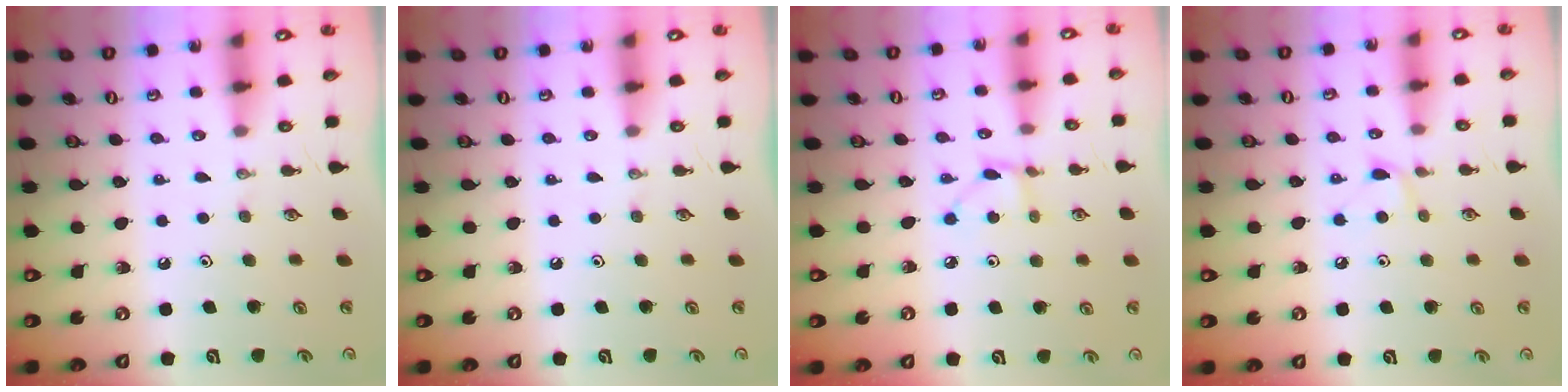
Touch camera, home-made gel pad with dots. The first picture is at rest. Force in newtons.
{"total": 0.0}
{"total": 2.8, "press": 2.8, "slide": 0.4}
{"total": 5.3, "press": 5.2, "slide": 0.7}